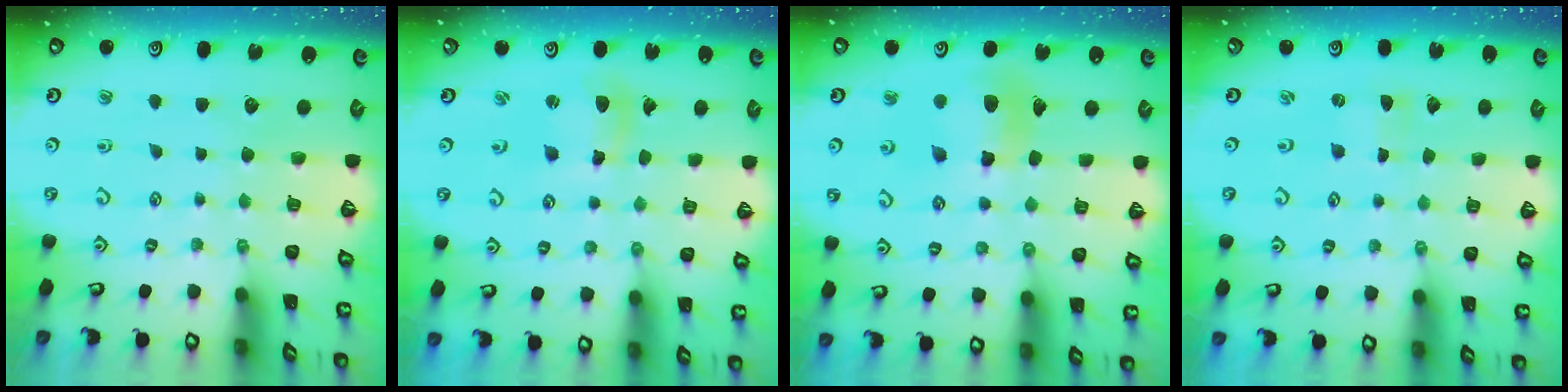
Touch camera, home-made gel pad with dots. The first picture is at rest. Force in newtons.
{"total": 8.6, "press": 8.5, "slide": 1.3}
{"total": 10.2, "press": 10.1, "slide": 1.3}
{"total": 0.0}